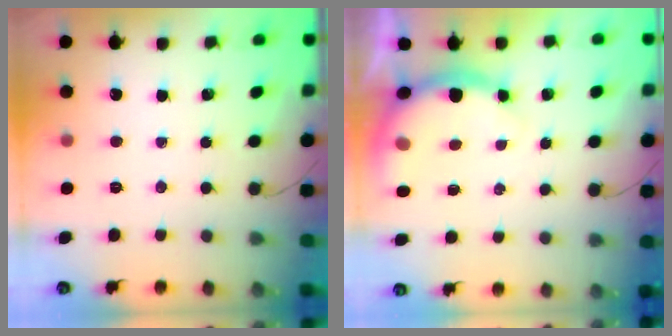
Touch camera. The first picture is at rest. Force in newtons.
{"total": 8.3, "press": 8.2, "slide": 1.0}